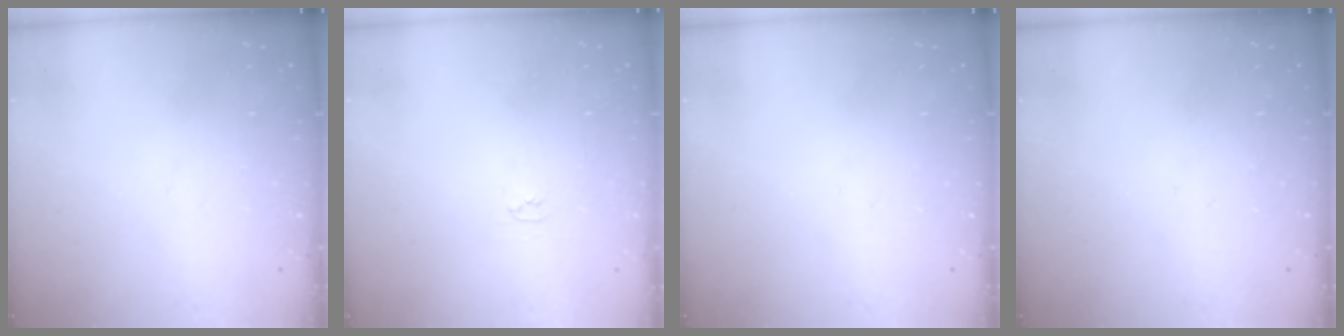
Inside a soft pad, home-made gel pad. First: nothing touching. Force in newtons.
{"total": 2.0, "press": 2.0, "slide": 0.3}
{"total": 0.0}
{"total": 0.0}